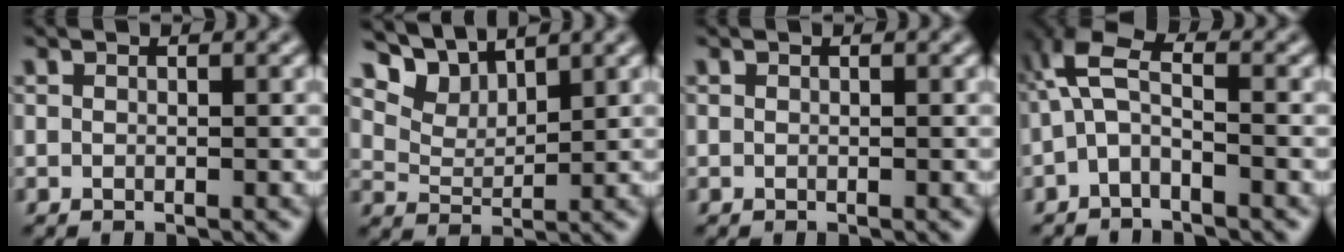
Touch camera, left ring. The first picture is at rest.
{"total": 4.7, "force": [4.2, 1.5, 1.4], "torque": [-0.044, 0.000, 0.079]}
{"total": 0.0}
{"total": 4.0, "force": [-1.0, 1.7, 3.4], "torque": [-0.080, 0.016, -0.033]}